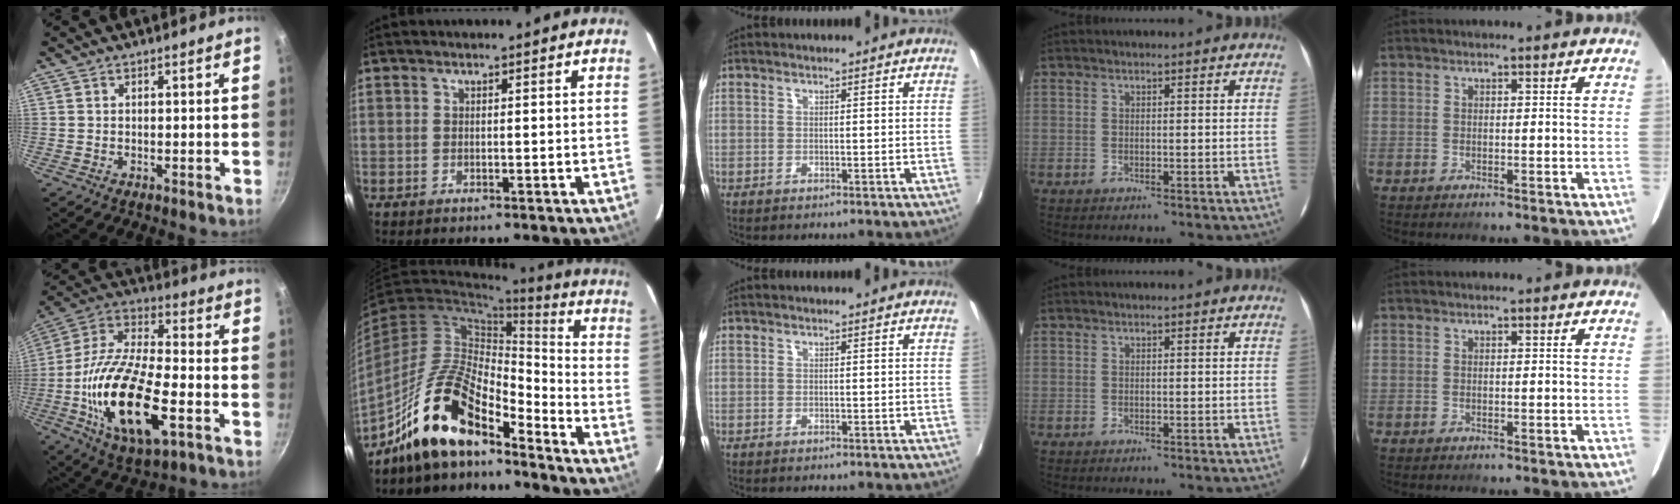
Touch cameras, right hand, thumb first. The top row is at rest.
{"thumb": {"total": 23.4, "force": [-6.2, 9.9, 20.3], "torque": [-0.384, 0.020, -0.122]}, "index": {"total": 15.9, "force": [-12.2, 5.3, 8.8], "torque": [-0.170, 0.020, -0.230]}}